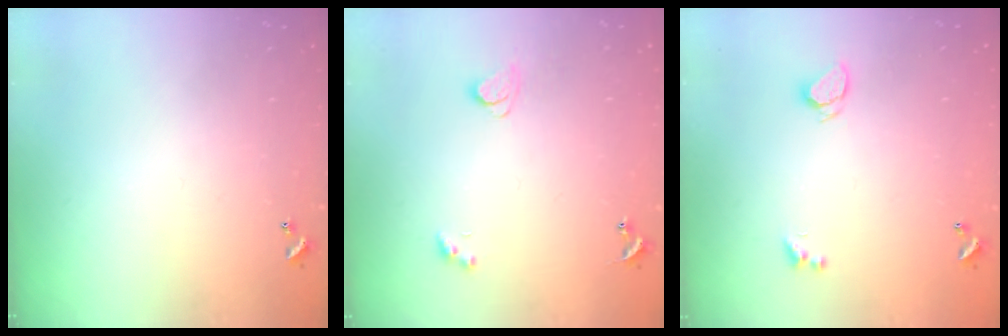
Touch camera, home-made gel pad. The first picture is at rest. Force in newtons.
{"total": 2.2, "press": 2.2, "slide": 0.5}
{"total": 1.7, "press": 1.7, "slide": 0.2}